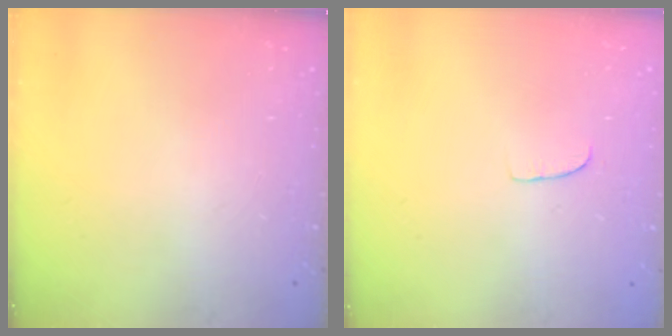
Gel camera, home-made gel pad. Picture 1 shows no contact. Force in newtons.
{"total": 5.7, "press": 5.7, "slide": 0.5}